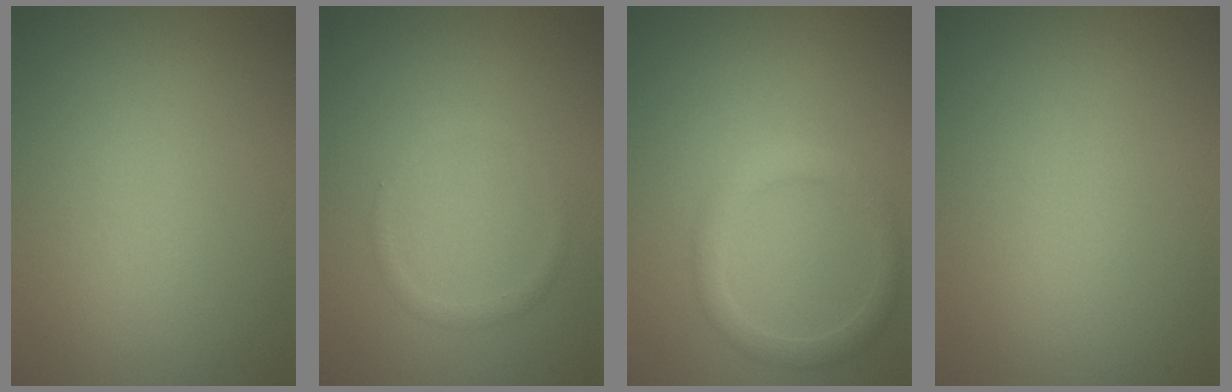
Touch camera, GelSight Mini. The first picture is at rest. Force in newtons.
{"total": 0.9, "press": 0.9, "slide": 0.1}
{"total": 2.2, "press": 2.2, "slide": 0.1}
{"total": 0.0}